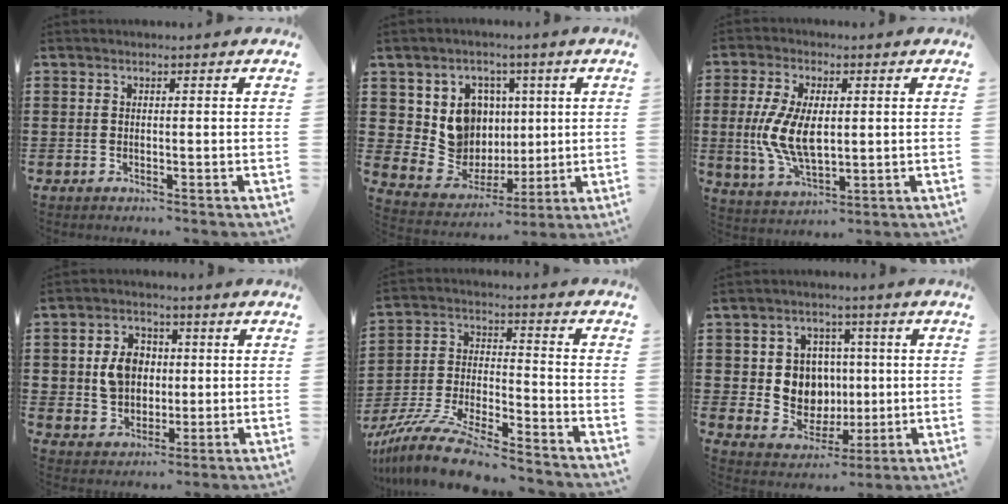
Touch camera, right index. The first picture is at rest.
{"total": 10.3, "force": [2.5, 9.4, 3.6], "torque": [-0.098, -0.013, 0.054]}
{"total": 8.7, "force": [0.1, 4.4, 7.6], "torque": [-0.176, 0.000, -0.004]}
{"total": 6.8, "force": [0.6, 5.7, 3.7], "torque": [-0.096, 0.015, 0.007]}
{"total": 10.9, "force": [-10.0, 0.8, 4.4], "torque": [-0.098, 0.015, -0.200]}
{"total": 8.1, "force": [0.7, 7.4, 3.2], "torque": [-0.077, 0.014, 0.018]}